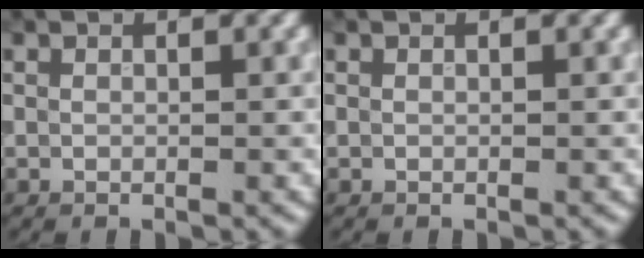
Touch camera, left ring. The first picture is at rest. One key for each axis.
{"total": 0.0}